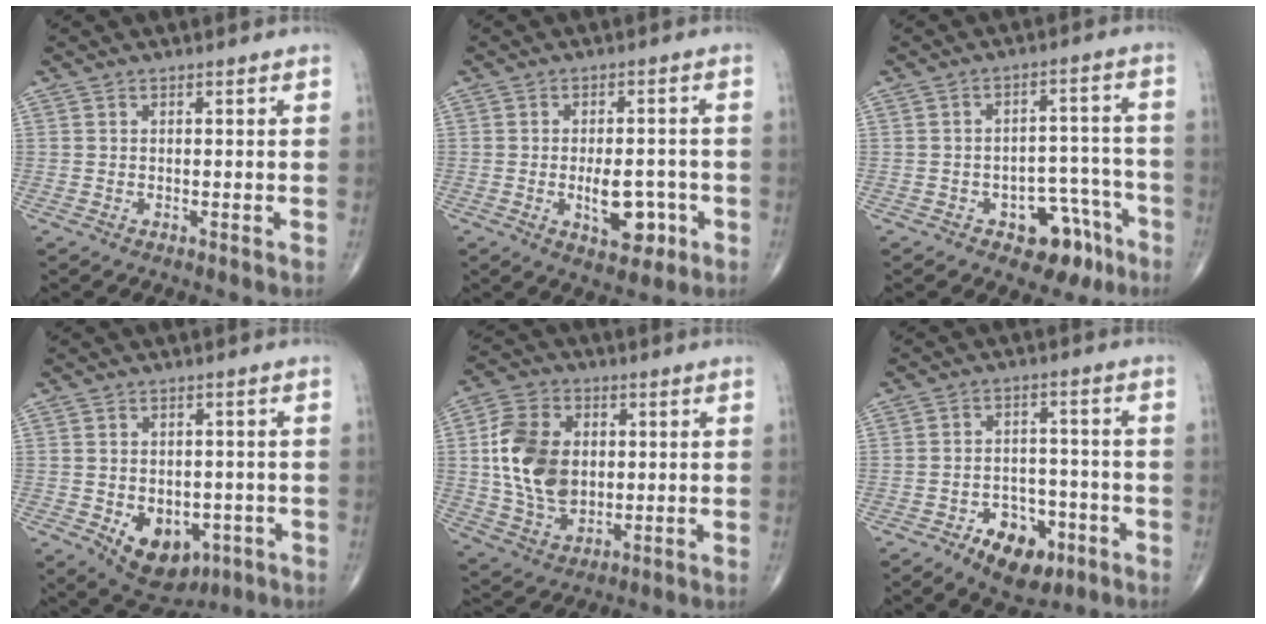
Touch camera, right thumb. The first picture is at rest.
{"total": 9.1, "force": [-2.3, 4.3, 7.7], "torque": [-0.113, 0.002, -0.026]}
{"total": 9.8, "force": [-5.5, 5.9, 5.6], "torque": [-0.032, 0.051, -0.068]}
{"total": 10.7, "force": [-3.8, 7.3, 6.8], "torque": [-0.074, 0.006, -0.039]}
{"total": 14.6, "force": [1.3, 10.4, 10.3], "torque": [-0.174, 0.000, 0.027]}
{"total": 10.1, "force": [-5.2, 6.3, 6.0], "torque": [-0.057, 0.035, -0.071]}